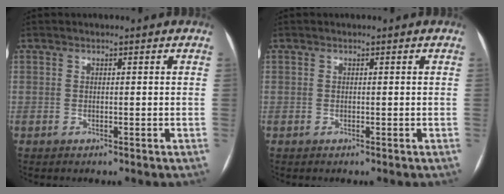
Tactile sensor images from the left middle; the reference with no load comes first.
{"total": 0.0}